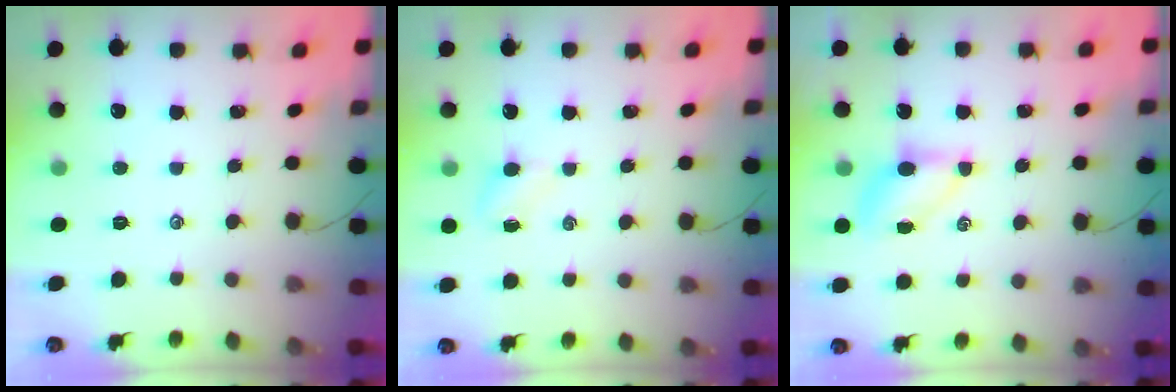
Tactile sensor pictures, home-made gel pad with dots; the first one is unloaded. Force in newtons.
{"total": 2.8, "press": 2.6, "slide": 0.9}
{"total": 4.6, "press": 4.5, "slide": 0.9}